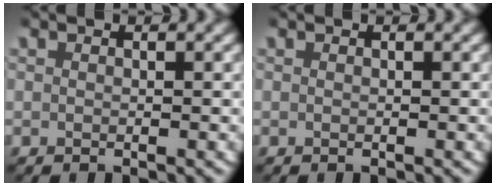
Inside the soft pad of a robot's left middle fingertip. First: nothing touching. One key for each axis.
{"total": 0.0}